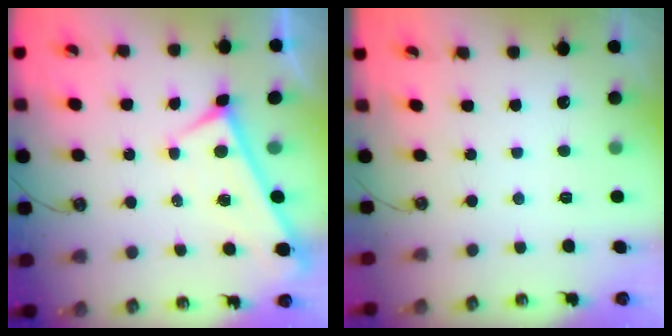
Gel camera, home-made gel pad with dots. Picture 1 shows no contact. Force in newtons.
{"total": 0.0}